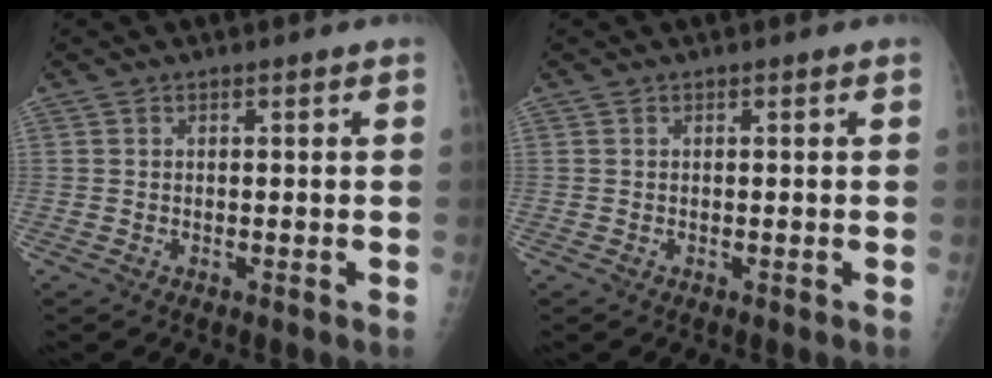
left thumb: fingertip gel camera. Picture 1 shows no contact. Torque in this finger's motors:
{"motor_torque": [0.00, 0.00, 0.00, 0.00, 0.00]}